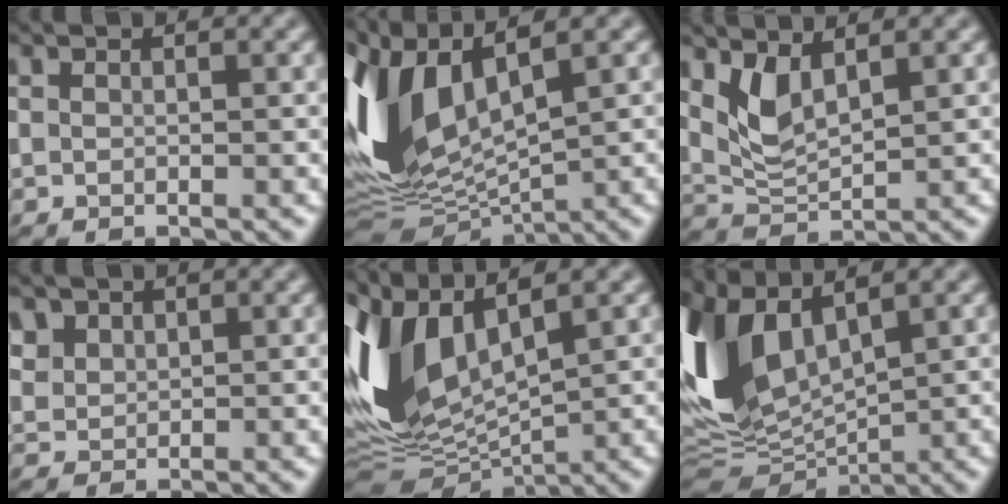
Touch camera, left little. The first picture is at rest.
{"total": 7.5, "force": [0.7, 3.4, 6.7], "torque": [-0.149, 0.006, 0.002]}
{"total": 3.0, "force": [1.4, 0.6, 2.6], "torque": [-0.057, -0.005, 0.029]}
{"total": 2.0, "force": [1.1, 1.3, 1.0], "torque": [-0.032, 0.013, 0.014]}
{"total": 6.8, "force": [0.3, 3.1, 6.1], "torque": [-0.133, 0.006, -0.005]}
{"total": 7.9, "force": [1.7, 3.3, 6.9], "torque": [-0.156, 0.002, 0.022]}